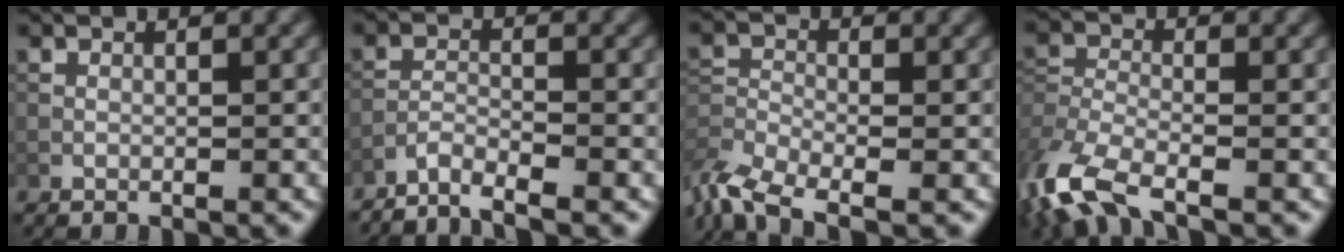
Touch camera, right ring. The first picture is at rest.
{"total": 2.6, "force": [-2.4, 0.1, 0.9], "torque": [-0.015, -0.001, -0.054]}
{"total": 6.1, "force": [-4.7, 2.1, 3.3], "torque": [-0.070, -0.014, -0.100]}
{"total": 8.5, "force": [-5.9, 3.1, 5.3], "torque": [-0.128, -0.020, -0.122]}